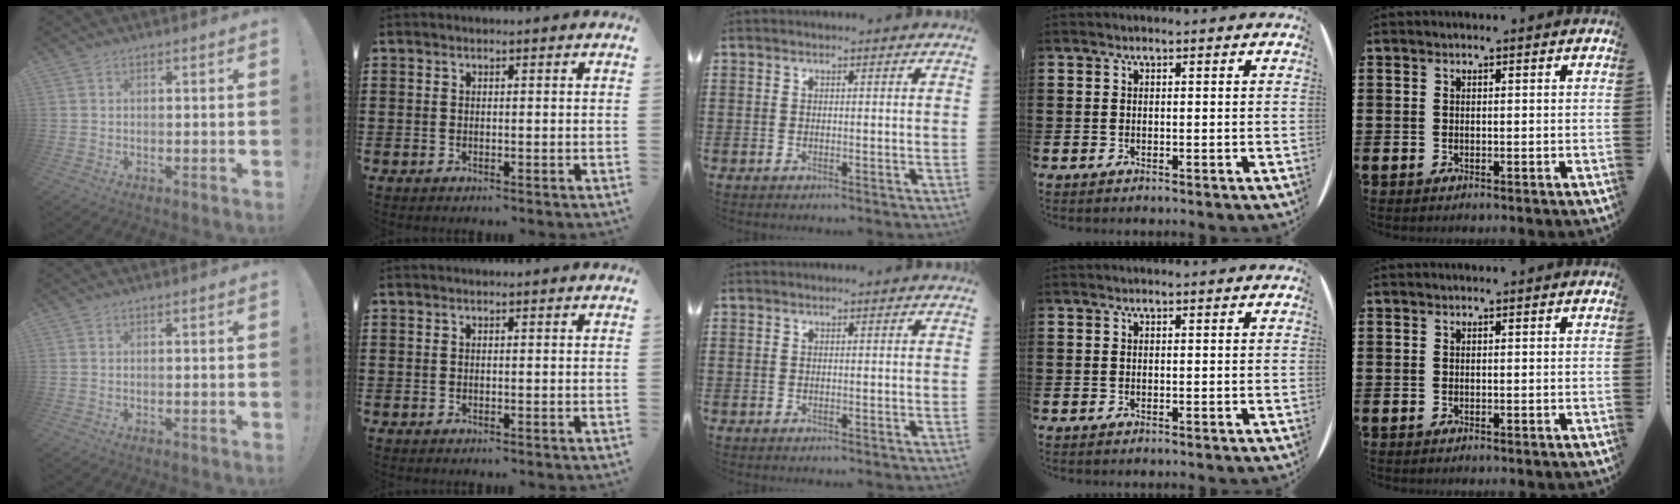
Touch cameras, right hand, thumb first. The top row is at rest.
{}